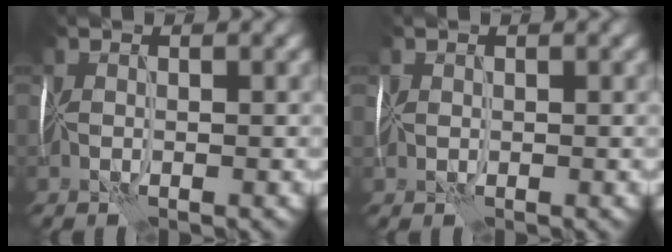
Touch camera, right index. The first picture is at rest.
{"total": 1.3, "force": [0.2, 1.1, 0.6], "torque": [0.011, 0.006, 0.005]}